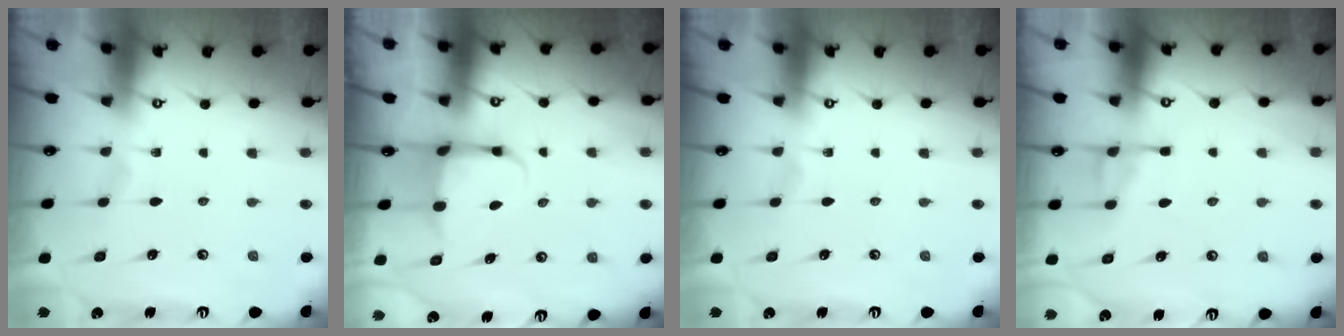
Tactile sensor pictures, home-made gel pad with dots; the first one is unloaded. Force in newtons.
{"total": 4.0, "press": 3.8, "slide": 1.0}
{"total": 0.0}
{"total": 5.1, "press": 5.1, "slide": 0.5}